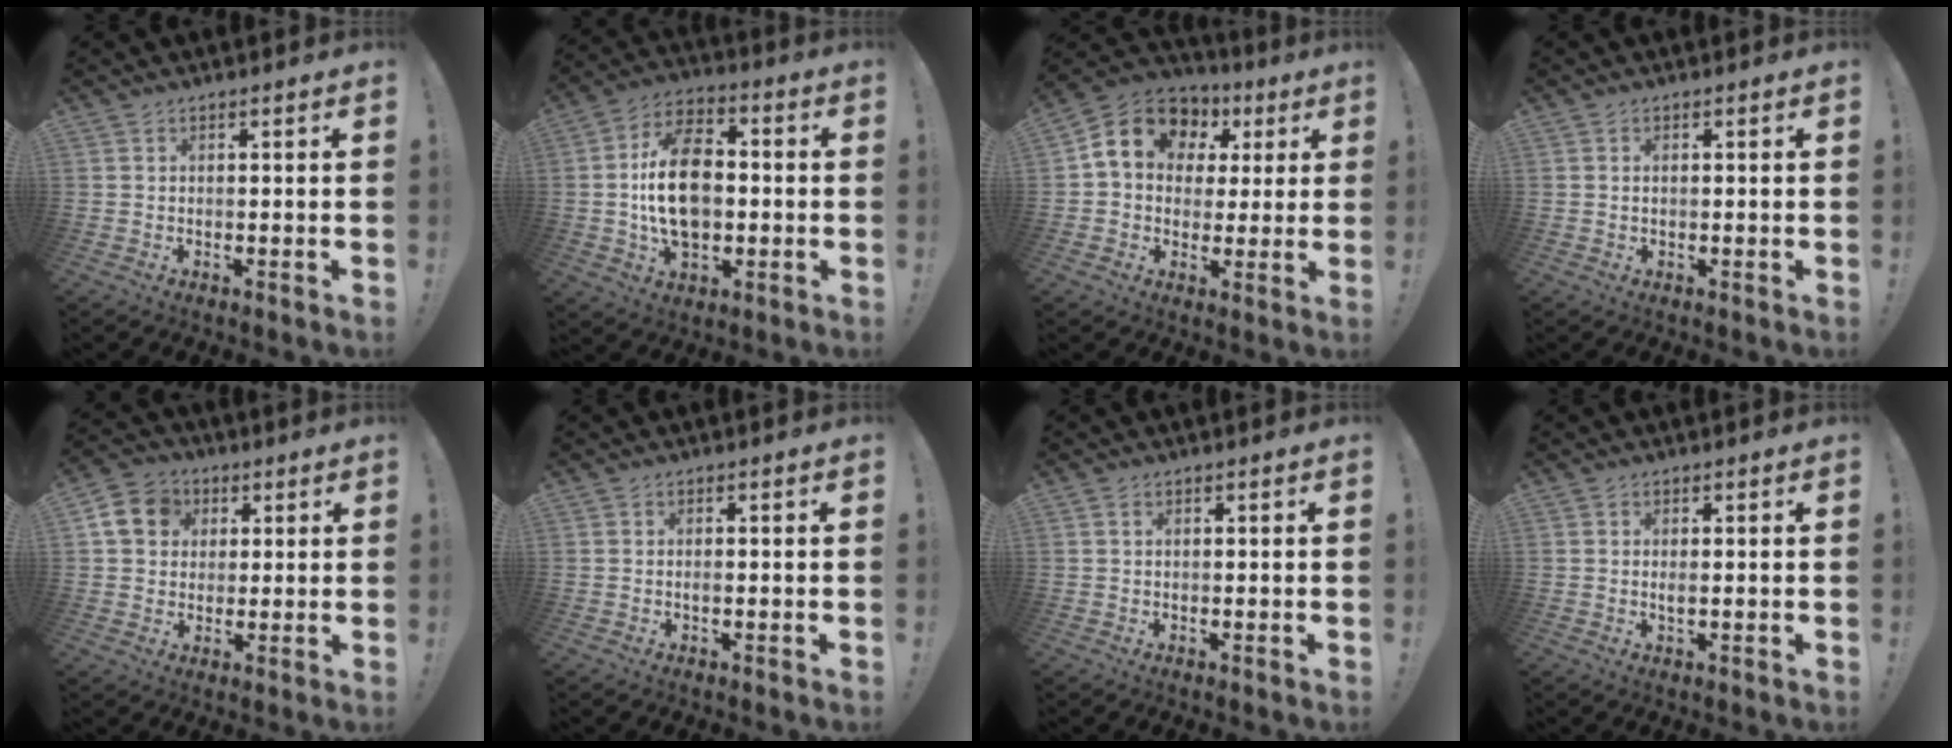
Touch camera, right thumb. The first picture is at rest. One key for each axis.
{"total": 18.1, "fx": -0.9, "fy": 12.1, "fz": 13.4, "tx": -0.232, "ty": 0.010, "tz": -0.019}
{"total": 14.3, "fx": 5.1, "fy": 11.2, "fz": 7.2, "tx": -0.101, "ty": -0.016, "tz": 0.098}
{"total": 0.7, "fx": 0.3, "fy": 0.4, "fz": 0.5, "tx": -0.011, "ty": 0.003, "tz": 0.004}
{"total": 11.0, "fx": 3.2, "fy": 9.5, "fz": 4.6, "tx": -0.062, "ty": 0.002, "tz": 0.068}
{"total": 0.7, "fx": -0.3, "fy": 0.2, "fz": 0.7, "tx": -0.012, "ty": -0.001, "tz": -0.005}
{"total": 0.6, "fx": 0.2, "fy": 0.2, "fz": 0.5, "tx": -0.008, "ty": 0.001, "tz": 0.004}
{"total": 1.3, "fx": 0.0, "fy": 0.3, "fz": 1.3, "tx": -0.017, "ty": -0.003, "tz": -0.001}